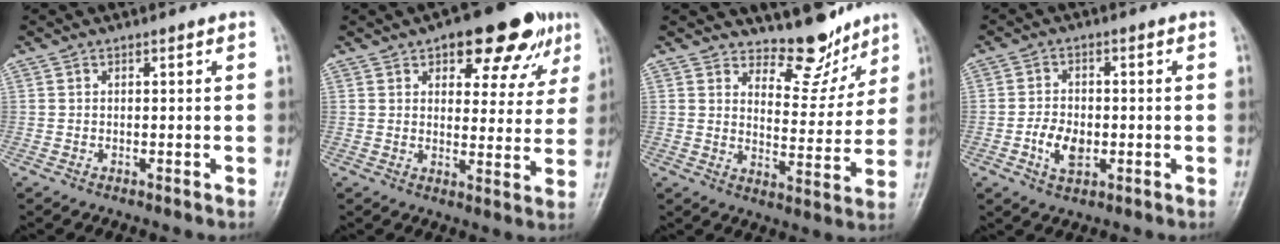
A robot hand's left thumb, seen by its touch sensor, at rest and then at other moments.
{"total": 14.4, "force": [8.0, 6.7, 9.9], "torque": [-0.072, -0.019, 0.102]}
{"total": 8.8, "force": [7.8, 3.5, 2.2], "torque": [0.005, -0.069, 0.121]}
{"total": 5.5, "force": [-1.4, 3.6, 3.9], "torque": [-0.066, 0.005, -0.024]}